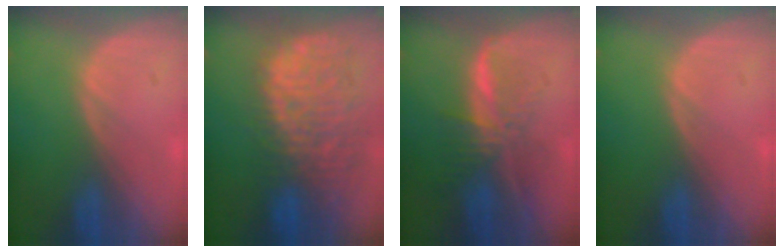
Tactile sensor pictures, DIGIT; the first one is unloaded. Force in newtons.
{"total": 14.1, "press": 11.6, "slide": 8.1}
{"total": 8.0, "press": 6.7, "slide": 4.3}
{"total": 0.0}